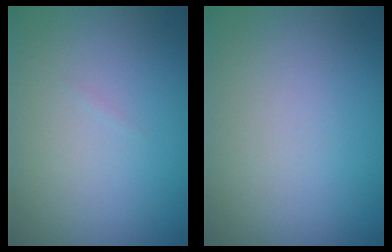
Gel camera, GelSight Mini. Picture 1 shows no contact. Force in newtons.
{"total": 0.0}